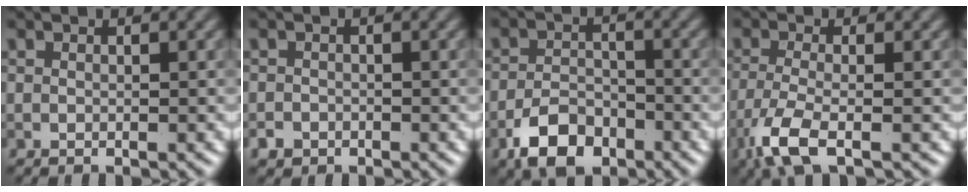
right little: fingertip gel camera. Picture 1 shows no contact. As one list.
[{"total": 1.1, "force": [-0.7, 0.9, 0.1], "torque": [0.005, -0.003, -0.014]}, {"total": 4.9, "force": [-3.1, 2.7, 2.6], "torque": [-0.044, -0.004, -0.062]}, {"total": 4.6, "force": [-2.5, 1.3, 3.7], "torque": [-0.084, -0.011, -0.063]}]